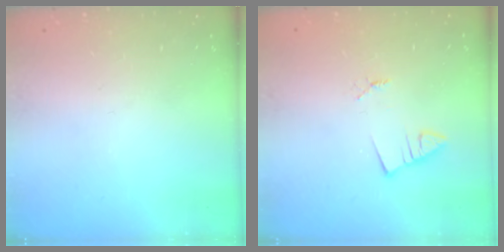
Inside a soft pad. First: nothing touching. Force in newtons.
{"total": 1.4, "press": 1.4, "slide": 0.1}